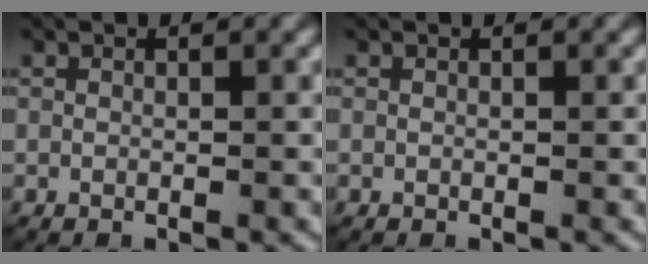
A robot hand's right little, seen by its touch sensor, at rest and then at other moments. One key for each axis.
{"total": 0.0}